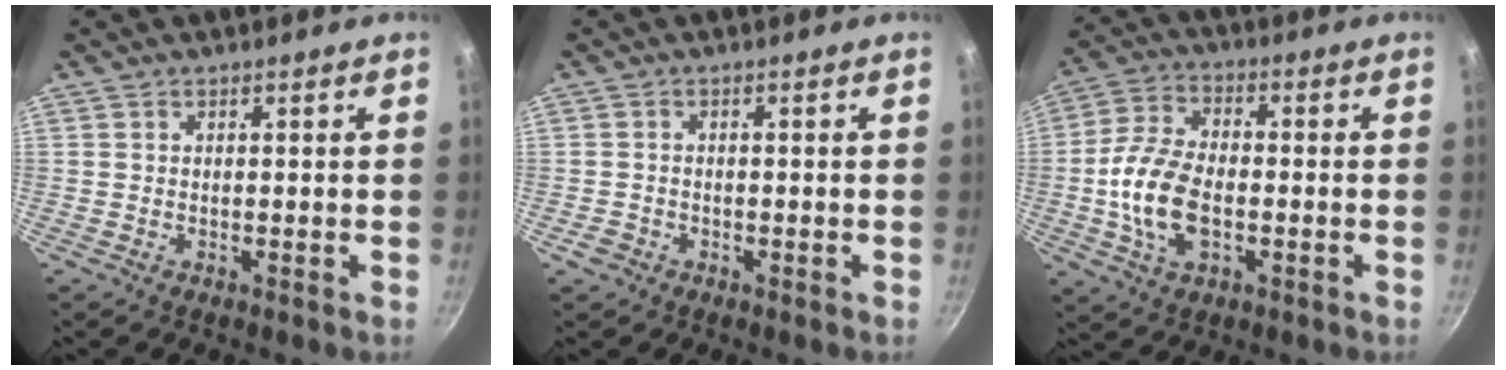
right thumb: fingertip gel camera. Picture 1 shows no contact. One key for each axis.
{"total": 2.0, "fx": -1.1, "fy": 1.5, "fz": 0.6, "tx": -0.011, "ty": 0.010, "tz": -0.017}
{"total": 12.4, "fx": -2.1, "fy": 7.2, "fz": 9.8, "tx": -0.188, "ty": 0.023, "tz": -0.045}